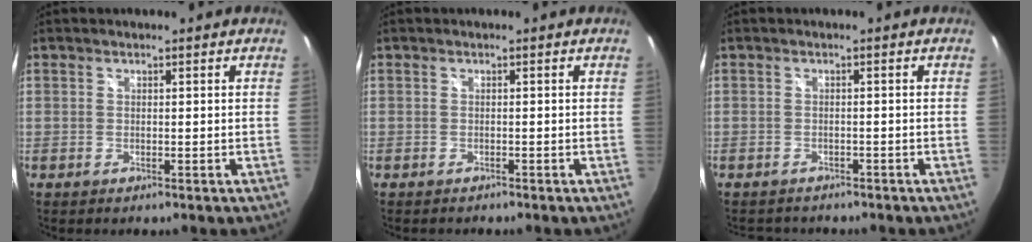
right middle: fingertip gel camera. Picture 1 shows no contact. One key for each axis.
{"total": 0.8, "fx": -0.8, "fy": 0.2, "fz": 0.1, "tx": -0.003, "ty": -0.004, "tz": -0.013}
{"total": 3.6, "fx": -3.1, "fy": 1.7, "fz": 0.6, "tx": -0.015, "ty": -0.007, "tz": -0.045}